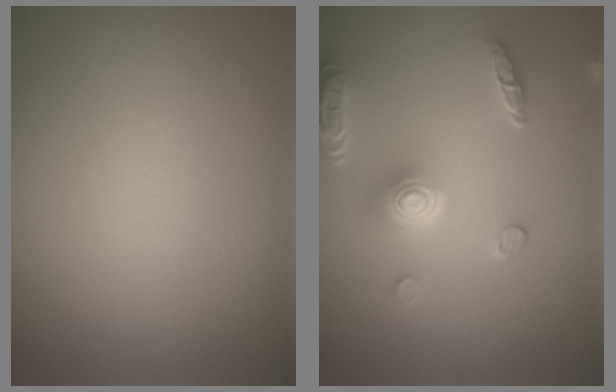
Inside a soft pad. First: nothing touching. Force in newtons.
{"total": 5.0, "press": 4.0, "slide": 3.0}